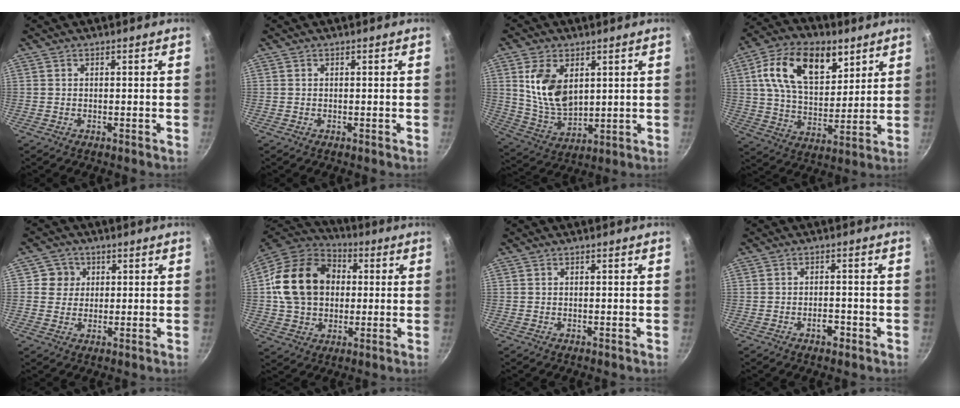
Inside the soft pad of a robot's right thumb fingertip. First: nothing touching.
{"total": 0.0}
{"total": 12.2, "force": [3.6, 7.4, 8.9], "torque": [-0.156, -0.028, 0.080]}
{"total": 18.9, "force": [8.2, 11.2, 12.9], "torque": [-0.191, -0.023, 0.135]}
{"total": 4.3, "force": [1.1, 4.1, 0.4], "torque": [0.032, 0.002, 0.011]}
{"total": 19.8, "force": [2.4, 15.5, 12.1], "torque": [-0.190, 0.026, 0.036]}
{"total": 0.0}
{"total": 2.8, "force": [-1.5, 1.5, 1.9], "torque": [-0.018, 0.014, -0.023]}